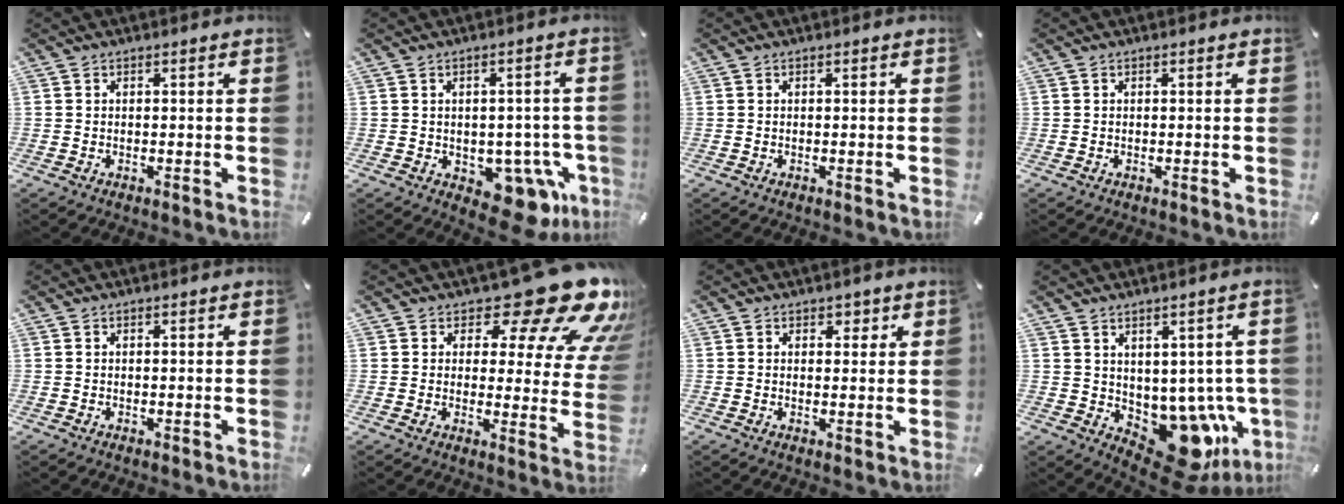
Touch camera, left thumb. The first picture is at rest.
{"total": 9.2, "force": [-3.5, 6.0, 6.1], "torque": [-0.041, -0.002, -0.056]}
{"total": 0.0}
{"total": 0.0}
{"total": 0.0}
{"total": 19.1, "force": [12.7, 7.1, 12.4], "torque": [-0.158, -0.093, 0.205]}
{"total": 2.5, "force": [1.3, 2.0, 0.6], "torque": [0.008, -0.005, 0.016]}
{"total": 11.7, "force": [-3.6, 8.4, 7.3], "torque": [-0.057, -0.016, -0.040]}